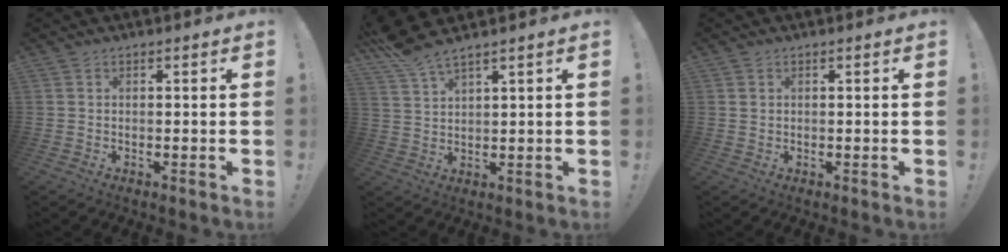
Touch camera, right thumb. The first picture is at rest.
{"total": 5.9, "force": [5.2, 0.4, 2.8], "torque": [-0.064, -0.028, 0.097]}
{"total": 0.8, "force": [0.6, 0.6, 0.2], "torque": [0.004, -0.002, 0.010]}